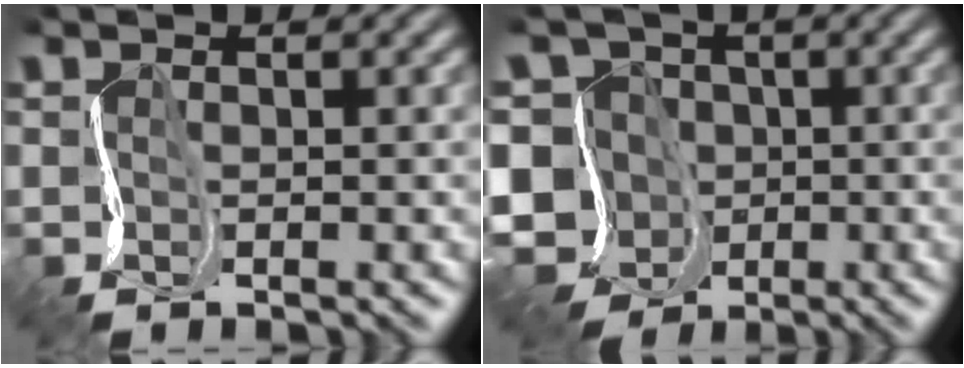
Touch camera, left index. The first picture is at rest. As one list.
[{"total": 12.3, "force": [-4.8, 10.1, 5.2], "torque": [-0.091, 0.002, -0.116]}]